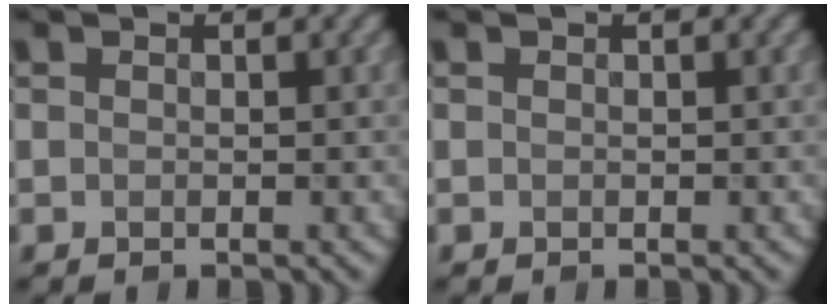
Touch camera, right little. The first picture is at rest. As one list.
[{"total": 0.0}]